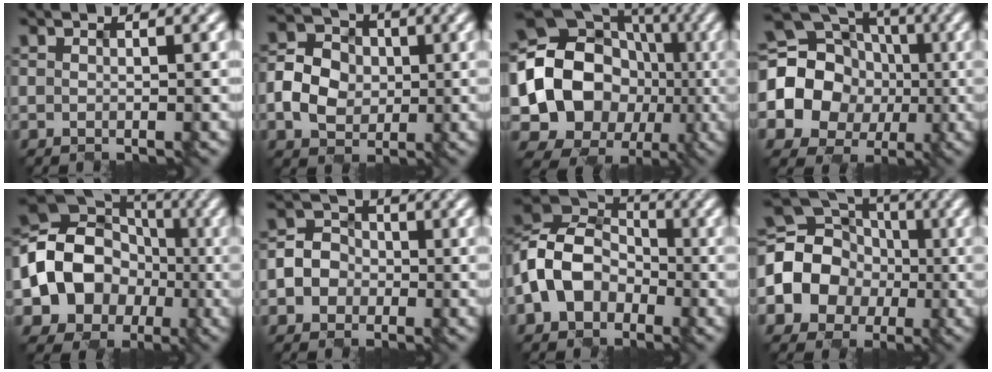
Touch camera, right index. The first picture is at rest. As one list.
[{"total": 4.5, "force": [-0.9, 3.9, 1.9], "torque": [-0.038, 0.006, -0.021]}, {"total": 19.2, "force": [-2.8, 17.3, 7.8], "torque": [-0.147, 0.018, -0.082]}, {"total": 13.2, "force": [-0.7, 12.1, 5.3], "torque": [-0.131, 0.007, -0.037]}, {"total": 10.9, "force": [-2.5, 9.2, 5.2], "torque": [-0.084, 0.000, -0.075]}, {"total": 3.8, "force": [-1.3, 3.5, 0.9], "torque": [0.002, 0.003, -0.035]}, {"total": 8.5, "force": [-2.9, 6.5, 4.6], "torque": [-0.084, 0.007, -0.064]}, {"total": 10.1, "force": [-1.8, 9.0, 4.2], "torque": [-0.081, 0.004, -0.063]}]